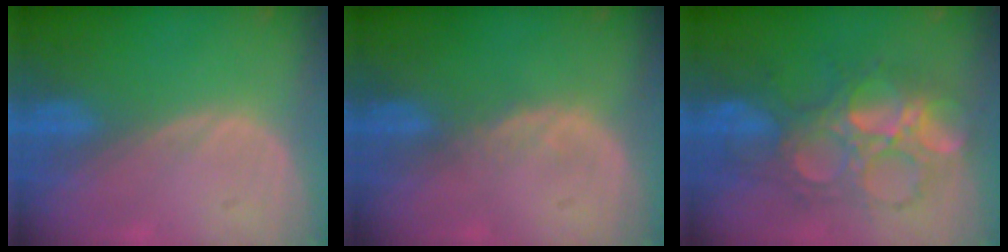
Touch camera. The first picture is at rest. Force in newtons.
{"total": 1.1, "press": 1.1, "slide": 0.2}
{"total": 9.5, "press": 9.5, "slide": 0.2}